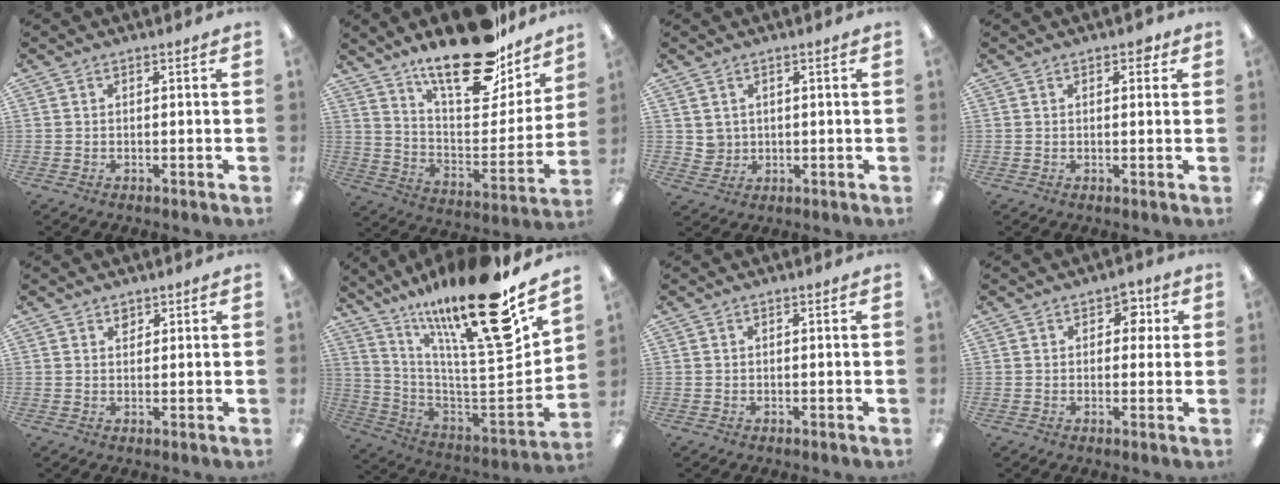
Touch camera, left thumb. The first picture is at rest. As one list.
[{"total": 23.8, "force": [18.5, 8.4, 12.4], "torque": [-0.178, -0.130, 0.313]}, {"total": 3.1, "force": [1.5, 2.7, 0.2], "torque": [-0.006, -0.003, 0.026]}, {"total": 2.5, "force": [1.2, 1.3, 1.8], "torque": [-0.014, -0.005, 0.014]}, {"total": 1.6, "force": [1.3, 0.9, 0.2], "torque": [0.011, -0.007, 0.021]}, {"total": 25.7, "force": [17.6, 4.6, 18.2], "torque": [-0.273, -0.131, 0.279]}, {"total": 0.0}, {"total": 4.5, "force": [1.7, 3.0, 2.9], "torque": [-0.028, -0.002, 0.023]}]